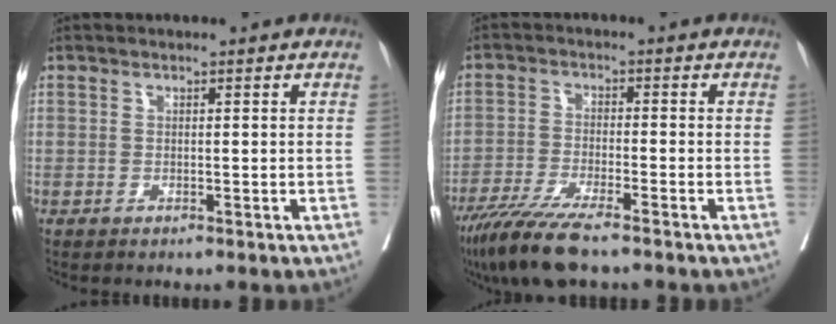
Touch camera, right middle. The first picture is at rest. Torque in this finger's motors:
{"motor_torque": [1.14, -1.00, 0.39, 0.06]}